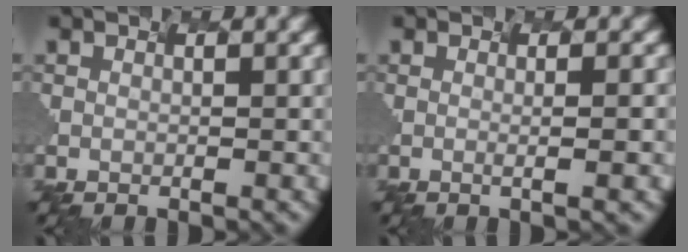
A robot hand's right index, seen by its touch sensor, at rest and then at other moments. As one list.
[{"total": 3.2, "force": [0.0, 1.3, 3.0], "torque": [-0.009, 0.017, -0.016]}]